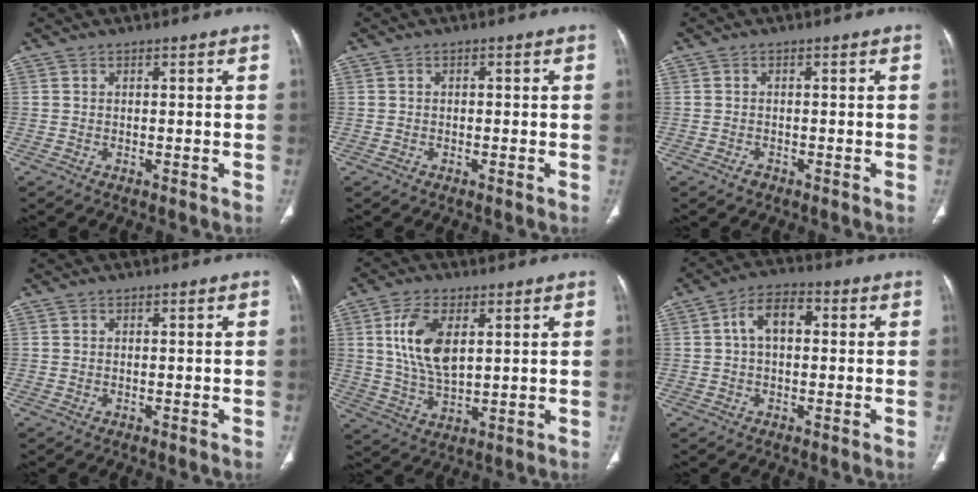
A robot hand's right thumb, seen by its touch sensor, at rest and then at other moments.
{"total": 0.5, "force": [-0.1, 0.4, 0.3], "torque": [0.000, 0.003, -0.006]}
{"total": 1.0, "force": [-0.8, 0.5, 0.3], "torque": [-0.005, 0.001, -0.014]}
{"total": 0.0}
{"total": 11.0, "force": [3.0, 5.8, 8.9], "torque": [-0.168, -0.013, 0.062]}
{"total": 6.8, "force": [0.8, 4.2, 5.3], "torque": [-0.086, 0.024, 0.005]}